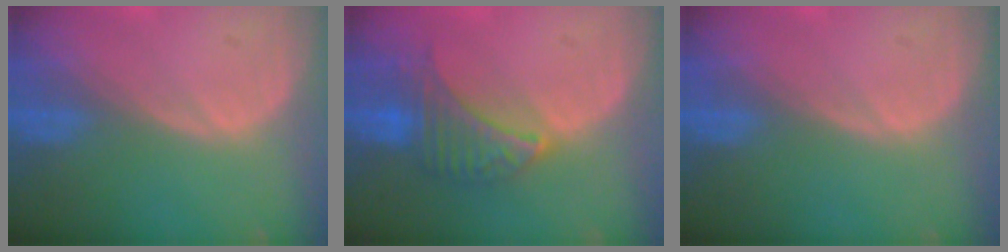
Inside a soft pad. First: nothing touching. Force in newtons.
{"total": 6.5, "press": 6.5, "slide": 0.5}
{"total": 0.0}